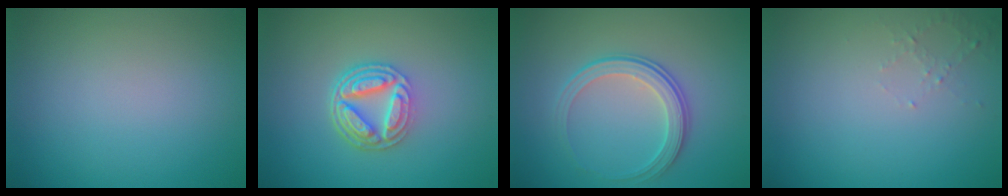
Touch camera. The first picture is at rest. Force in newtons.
{"total": 5.0, "press": 3.7, "slide": 3.3}
{"total": 3.5, "press": 2.9, "slide": 1.9}
{"total": 1.1, "press": 1.0, "slide": 0.4}